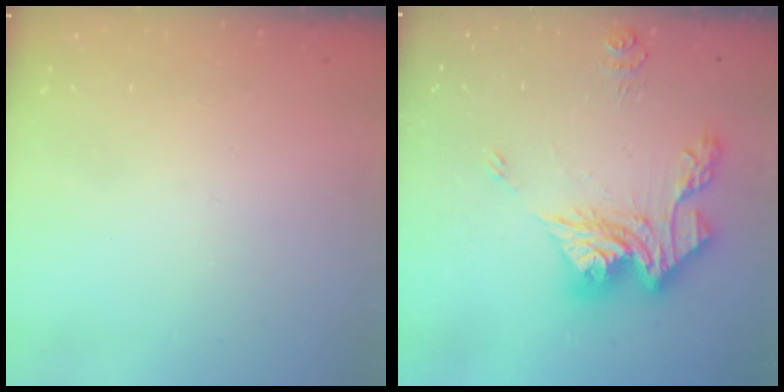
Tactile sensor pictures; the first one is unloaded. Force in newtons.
{"total": 17.0, "press": 16.9, "slide": 1.7}